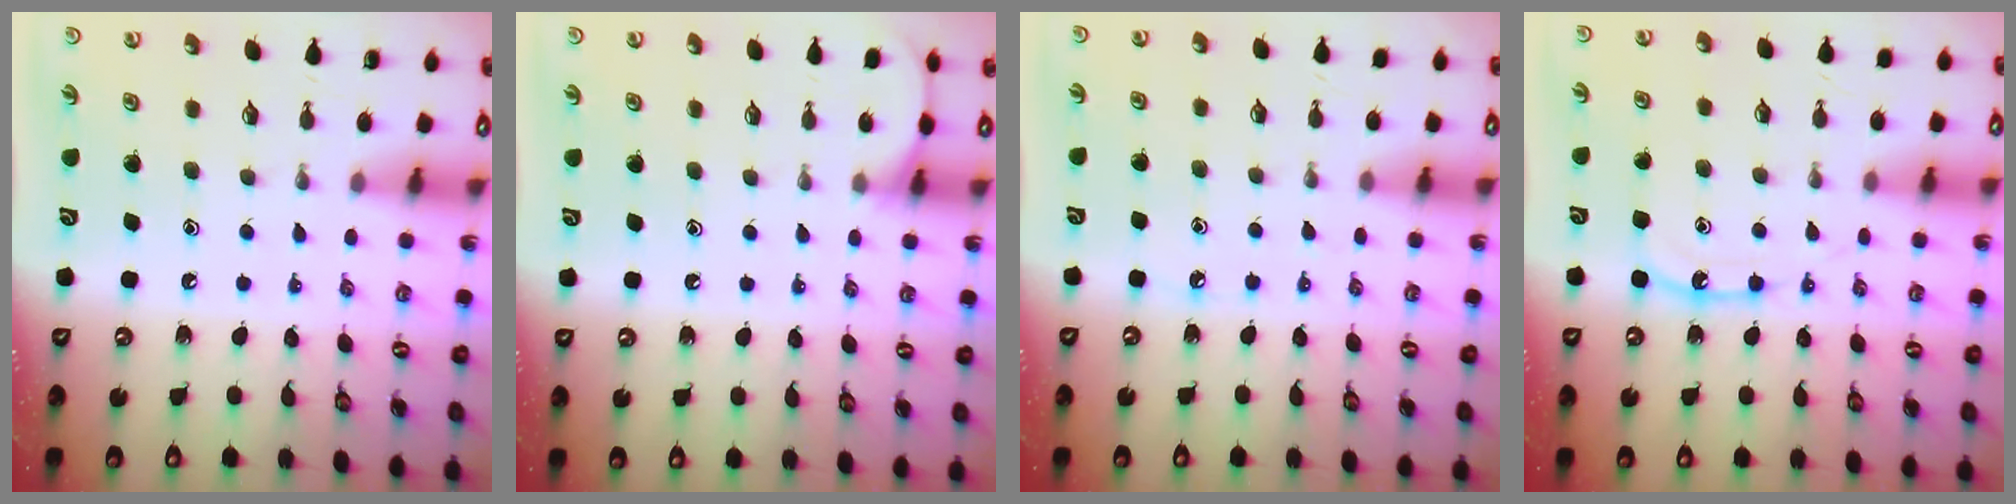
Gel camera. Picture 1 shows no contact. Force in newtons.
{"total": 5.1, "press": 5.0, "slide": 0.7}
{"total": 4.3, "press": 4.2, "slide": 0.6}
{"total": 9.5, "press": 9.5, "slide": 0.8}